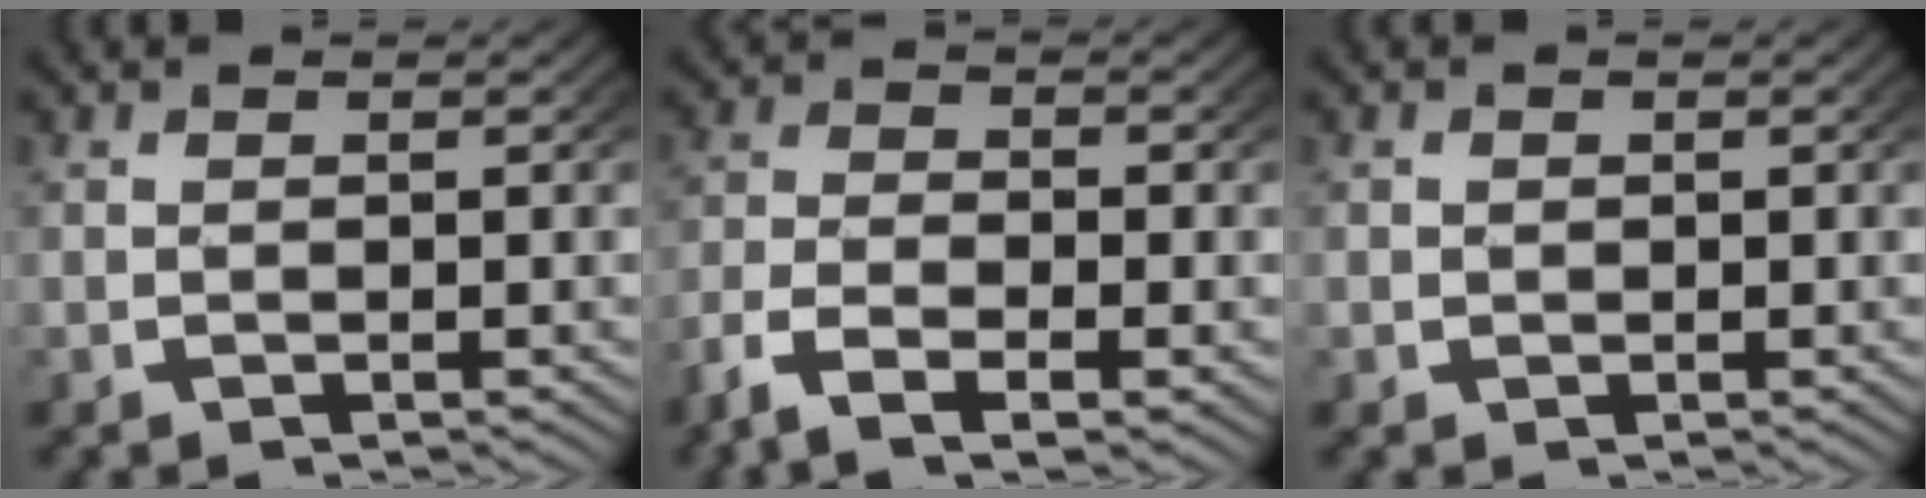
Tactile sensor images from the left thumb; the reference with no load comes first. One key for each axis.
{"total": 4.9, "fx": -2.6, "fy": 2.2, "fz": 3.5, "tx": -0.077, "ty": -0.011, "tz": -0.047}
{"total": 0.7, "fx": 0.0, "fy": 0.7, "fz": 0.2, "tx": -0.002, "ty": -0.002, "tz": 0.000}